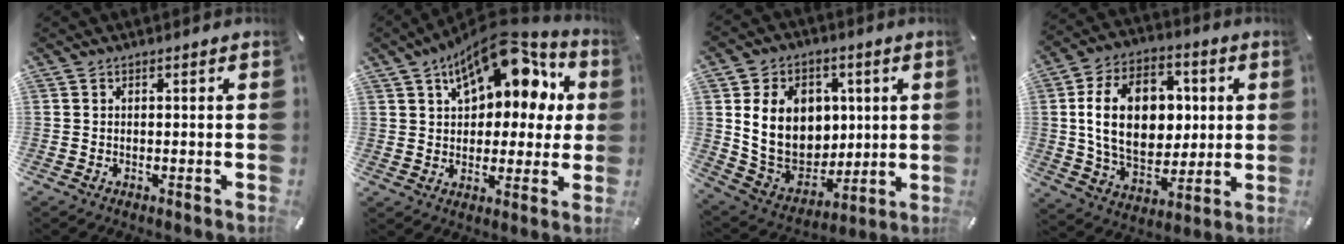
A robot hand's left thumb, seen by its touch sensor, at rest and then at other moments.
{"total": 16.3, "force": [8.7, 9.3, 10.2], "torque": [-0.154, -0.047, 0.150]}
{"total": 16.2, "force": [3.6, 13.5, 8.1], "torque": [-0.146, -0.012, 0.078]}
{"total": 19.9, "force": [2.6, 13.9, 14.0], "torque": [-0.257, 0.011, 0.048]}